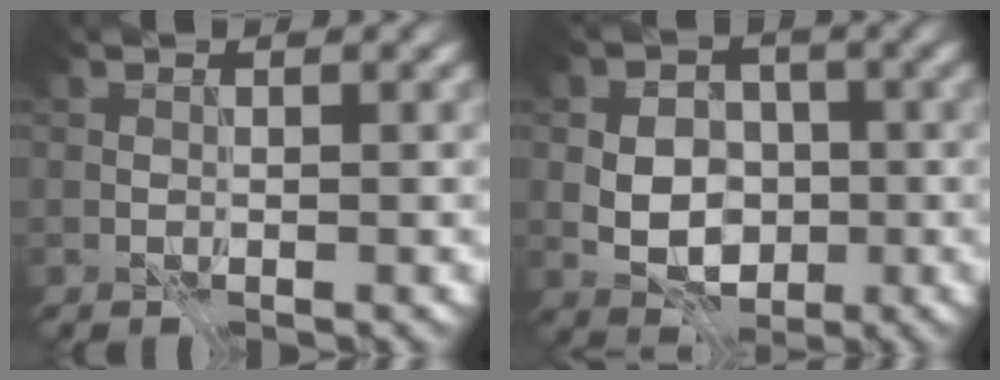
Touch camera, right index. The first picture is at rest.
{"total": 6.1, "force": [-1.2, 4.6, 3.8], "torque": [-0.041, 0.002, -0.036]}